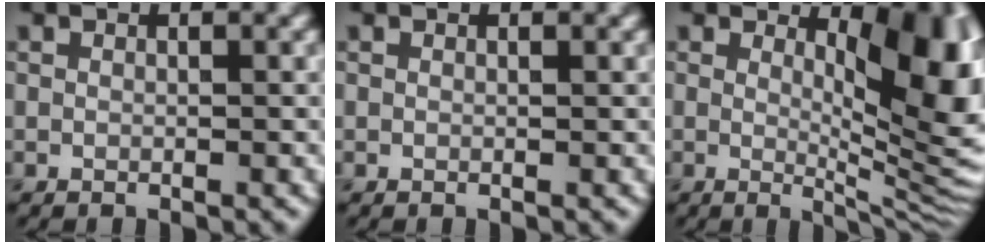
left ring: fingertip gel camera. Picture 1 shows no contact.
{"total": 0.0}
{"total": 9.7, "force": [2.3, 3.8, 8.7], "torque": [-0.102, -0.007, 0.035]}